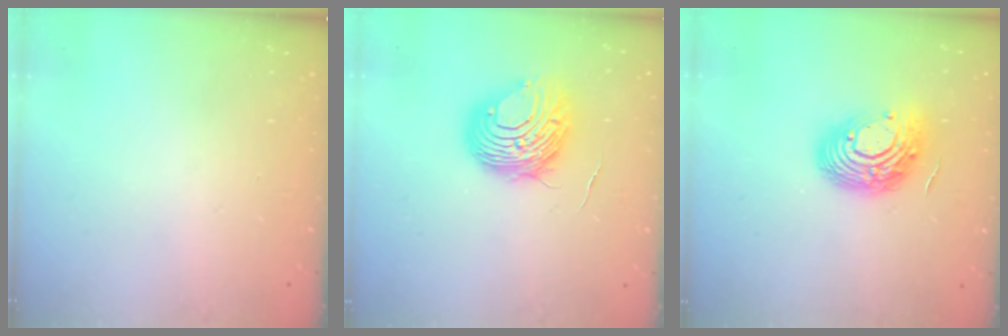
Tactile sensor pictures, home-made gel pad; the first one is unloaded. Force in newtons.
{"total": 9.5, "press": 9.5, "slide": 1.0}
{"total": 14.5, "press": 14.5, "slide": 1.0}